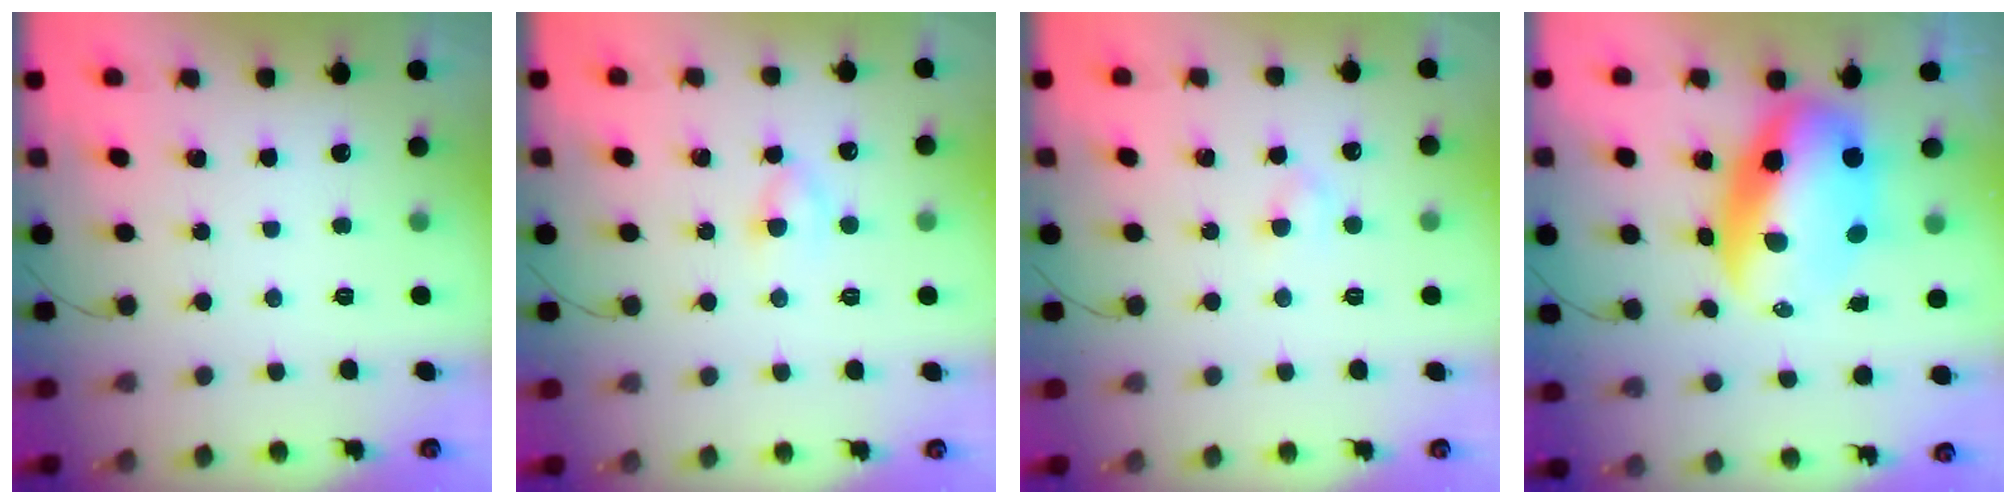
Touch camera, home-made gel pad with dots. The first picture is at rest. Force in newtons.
{"total": 2.9, "press": 2.6, "slide": 1.3}
{"total": 2.5, "press": 2.3, "slide": 0.9}
{"total": 14.6, "press": 14.1, "slide": 3.7}